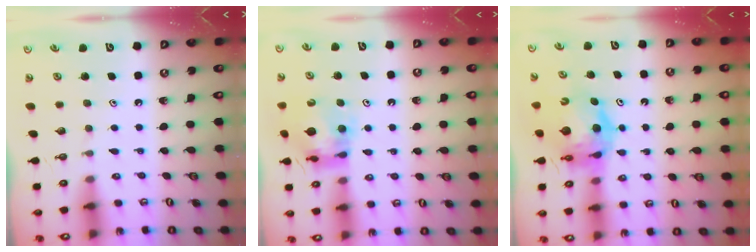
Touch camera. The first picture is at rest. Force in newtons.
{"total": 11.0, "press": 11.0, "slide": 1.2}
{"total": 9.9, "press": 9.8, "slide": 1.2}